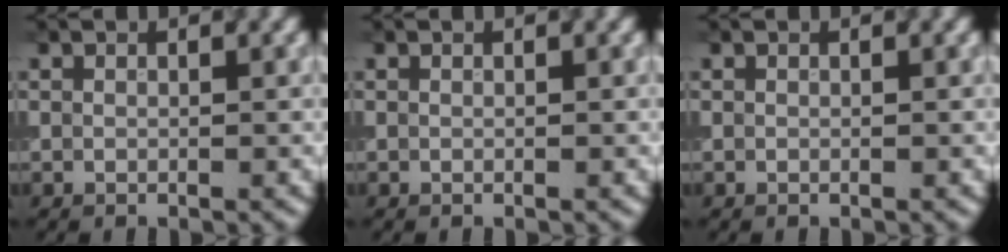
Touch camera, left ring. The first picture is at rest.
{"total": 0.0}
{"total": 0.0}